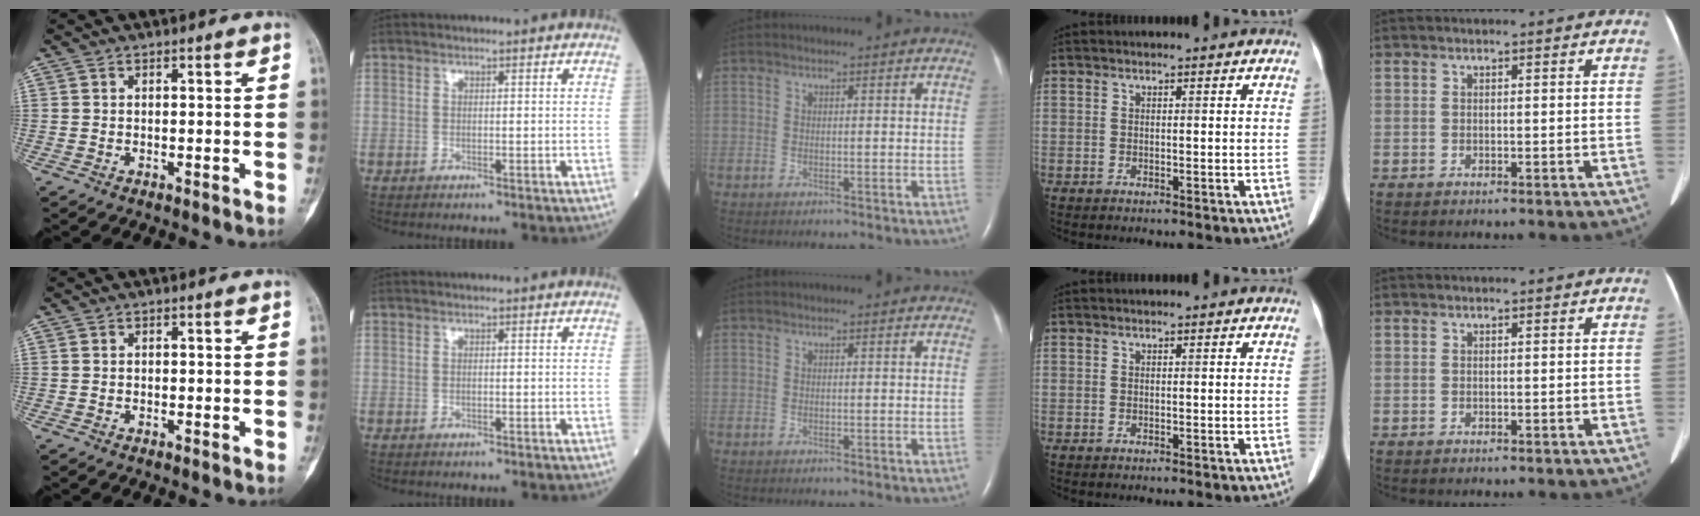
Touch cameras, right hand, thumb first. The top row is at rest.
{}